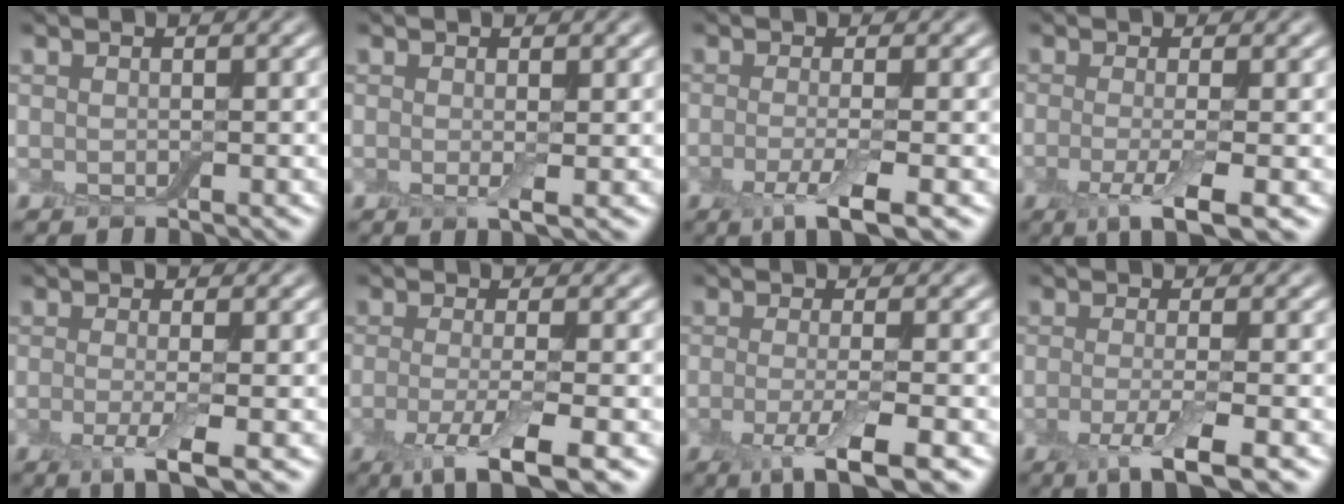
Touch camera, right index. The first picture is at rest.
{"total": 1.3, "force": [0.0, 0.2, 1.3], "torque": [-0.023, -0.007, -0.002]}
{"total": 4.1, "force": [-1.5, 0.9, 3.7], "torque": [-0.069, -0.009, -0.033]}
{"total": 4.8, "force": [-1.5, 1.1, 4.4], "torque": [-0.082, -0.012, -0.032]}
{"total": 3.8, "force": [-1.2, 0.9, 3.6], "torque": [-0.070, -0.012, -0.024]}
{"total": 5.8, "force": [-2.4, 1.4, 5.1], "torque": [-0.088, -0.010, -0.051]}
{"total": 5.2, "force": [-2.0, 1.2, 4.6], "torque": [-0.082, -0.011, -0.042]}
{"total": 4.6, "force": [-1.8, 1.0, 4.1], "torque": [-0.073, -0.010, -0.039]}